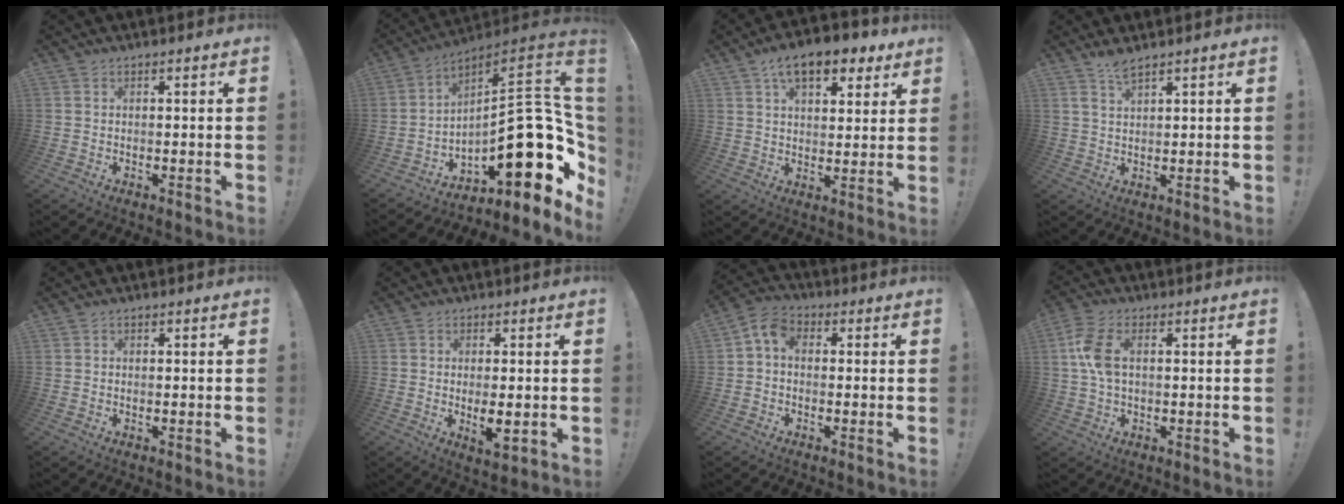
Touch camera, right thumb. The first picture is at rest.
{"total": 24.4, "force": [-4.3, 10.1, 21.8], "torque": [-0.304, 0.007, -0.063]}
{"total": 12.2, "force": [7.1, 6.3, 7.7], "torque": [-0.107, -0.032, 0.124]}
{"total": 3.8, "force": [3.2, 0.5, 2.0], "torque": [-0.030, -0.017, 0.054]}
{"total": 0.0}
{"total": 5.5, "force": [-0.3, 1.7, 5.2], "torque": [-0.082, -0.015, -0.004]}
{"total": 5.8, "force": [0.3, 4.0, 4.2], "torque": [-0.086, 0.005, 0.006]}
{"total": 8.3, "force": [1.2, 4.5, 6.8], "torque": [-0.145, 0.002, 0.021]}